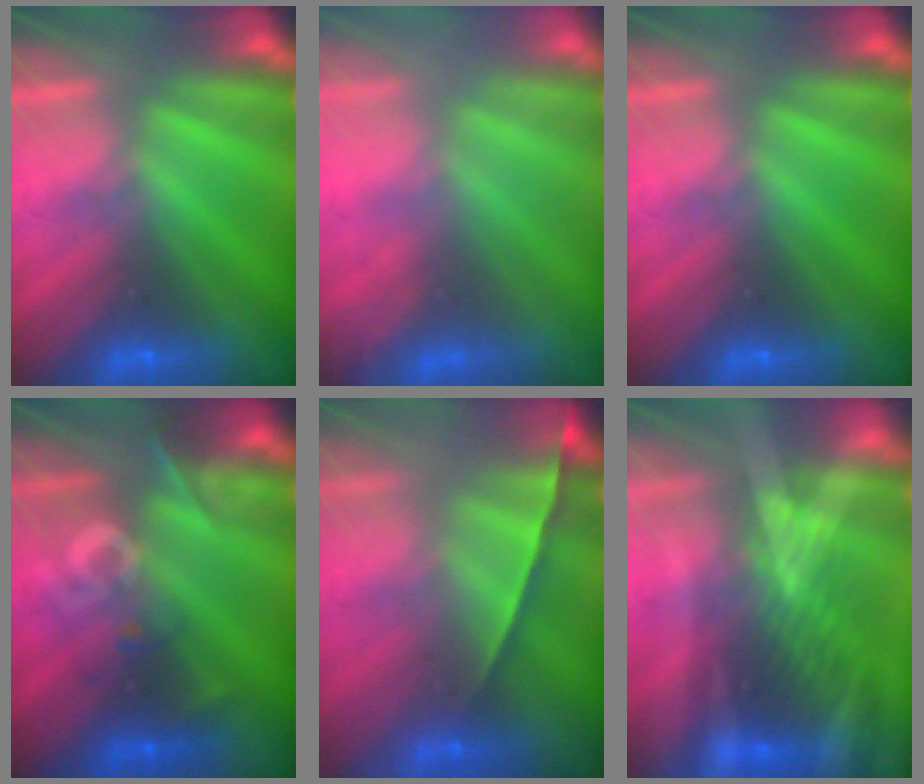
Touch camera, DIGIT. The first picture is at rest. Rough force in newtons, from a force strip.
{"total": 1.0}
{"total": 0.0}
{"total": 2.7}
{"total": 1.5}
{"total": 2.9}